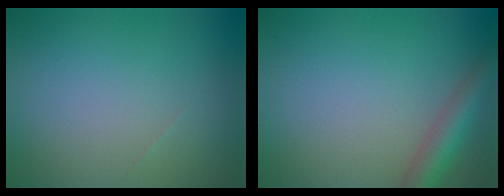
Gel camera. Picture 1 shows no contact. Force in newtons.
{"total": 3.5, "press": 3.5, "slide": 0.1}